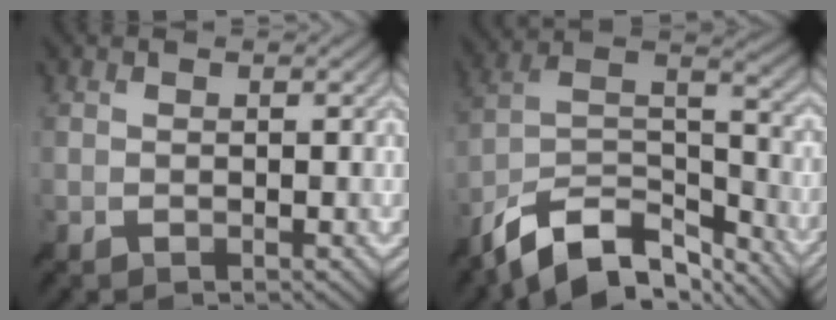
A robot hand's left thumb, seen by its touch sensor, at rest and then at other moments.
{"total": 14.1, "force": [-10.1, 6.1, 7.7], "torque": [-0.183, -0.007, -0.178]}